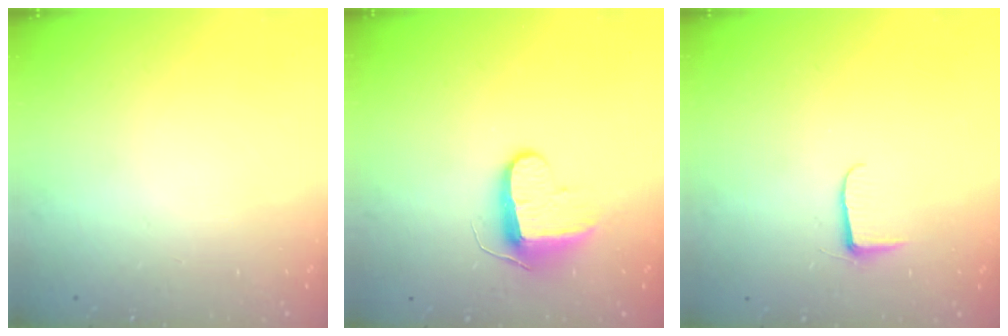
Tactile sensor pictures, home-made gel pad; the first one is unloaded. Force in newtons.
{"total": 9.1, "press": 9.1, "slide": 0.3}
{"total": 5.1, "press": 5.1, "slide": 0.5}